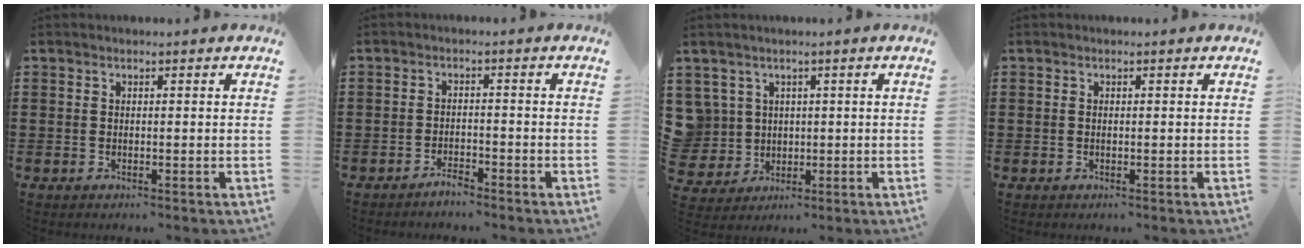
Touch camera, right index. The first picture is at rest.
{"total": 2.1, "force": [-2.0, 0.1, 0.5], "torque": [-0.015, 0.000, -0.039]}
{"total": 4.8, "force": [1.2, 4.7, 0.1], "torque": [-0.046, 0.007, 0.019]}
{"total": 0.0}